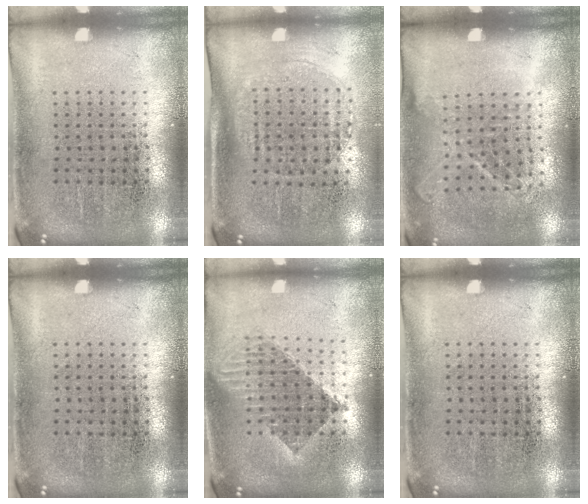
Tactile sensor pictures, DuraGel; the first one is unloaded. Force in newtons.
{"total": 1.5, "press": 1.2, "slide": 0.8}
{"total": 1.1, "press": 1.0, "slide": 0.4}
{"total": 0.0}
{"total": 1.6, "press": 1.3, "slide": 0.9}
{"total": 0.0}